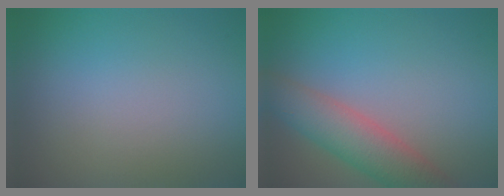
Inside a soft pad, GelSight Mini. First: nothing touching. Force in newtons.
{"total": 5.4, "press": 5.3, "slide": 0.6}